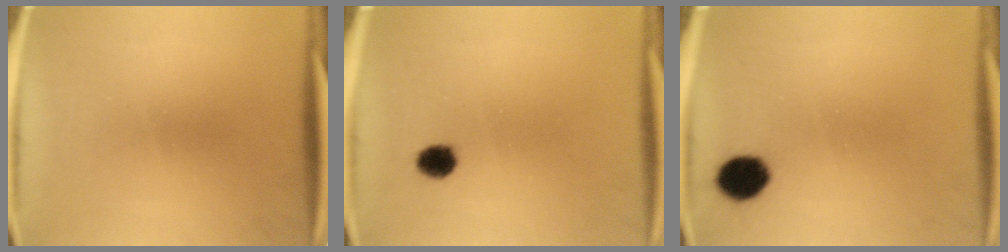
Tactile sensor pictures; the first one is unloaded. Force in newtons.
{"total": 3.7}
{"total": 6.8}